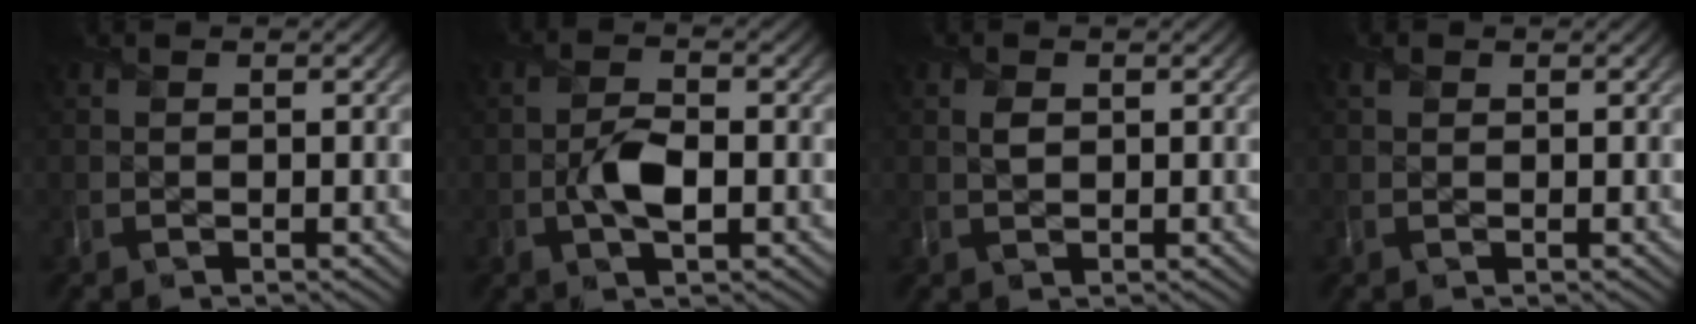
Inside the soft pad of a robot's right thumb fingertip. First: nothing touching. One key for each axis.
{"total": 4.2, "fx": -1.2, "fy": 2.1, "fz": 3.5, "tx": -0.071, "ty": -0.006, "tz": -0.025}
{"total": 1.1, "fx": 0.3, "fy": 0.9, "fz": 0.6, "tx": -0.015, "ty": -0.004, "tz": 0.009}
{"total": 0.8, "fx": 0.4, "fy": 0.6, "fz": 0.0, "tx": -0.001, "ty": -0.002, "tz": 0.007}